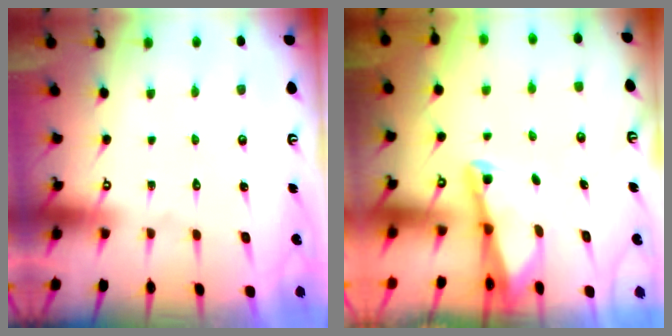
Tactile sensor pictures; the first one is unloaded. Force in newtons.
{"total": 2.1, "press": 2.1, "slide": 0.3}